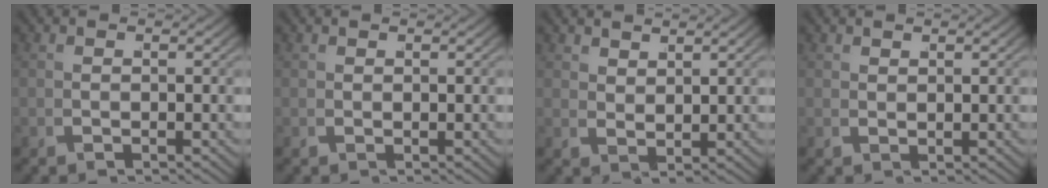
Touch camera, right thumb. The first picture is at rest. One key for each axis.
{"total": 0.7, "fx": 0.6, "fy": -0.4, "fz": -0.3, "tx": 0.008, "ty": 0.003, "tz": 0.011}
{"total": 2.1, "fx": 2.0, "fy": -0.5, "fz": 0.0, "tx": 0.006, "ty": 0.006, "tz": 0.042}
{"total": 1.3, "fx": 1.1, "fy": -0.6, "fz": -0.4, "tx": 0.012, "ty": 0.006, "tz": 0.024}